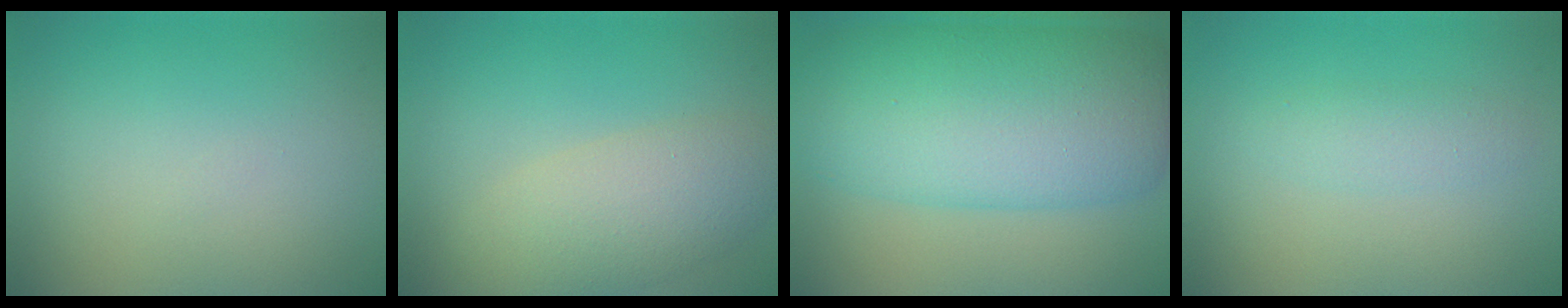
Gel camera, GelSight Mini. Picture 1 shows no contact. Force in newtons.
{"total": 5.0, "press": 5.0, "slide": 0.3}
{"total": 11.8, "press": 11.8, "slide": 0.2}
{"total": 1.6, "press": 1.6, "slide": 0.1}